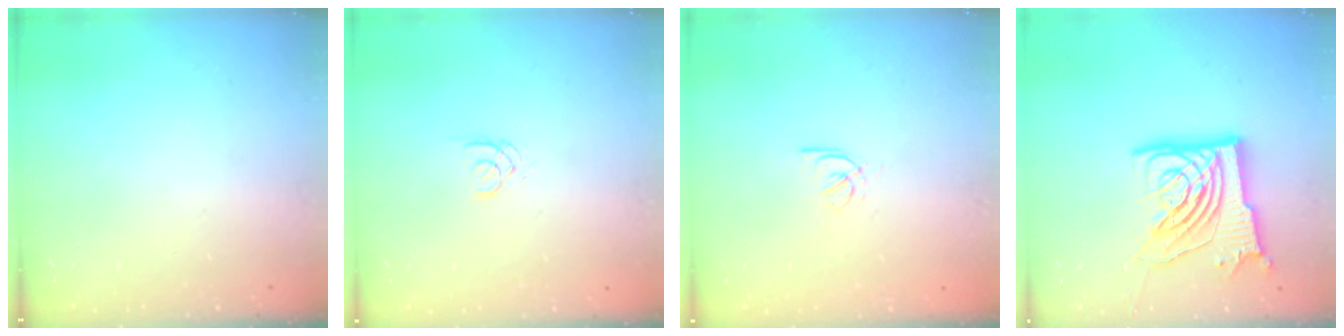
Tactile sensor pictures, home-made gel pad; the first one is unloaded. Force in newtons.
{"total": 1.7, "press": 1.7, "slide": 0.2}
{"total": 2.5, "press": 2.4, "slide": 0.5}
{"total": 19.2, "press": 19.1, "slide": 2.3}